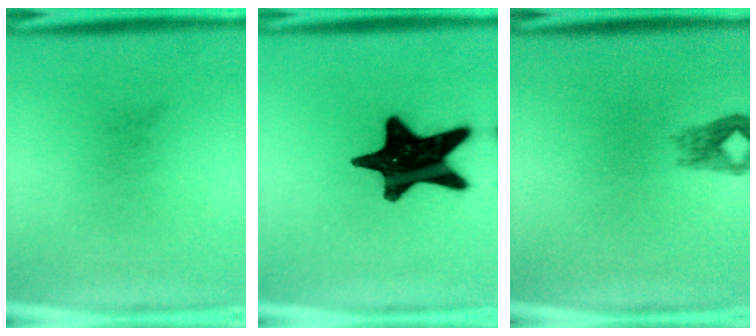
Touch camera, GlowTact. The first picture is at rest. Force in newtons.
{"total": 19.1}
{"total": 1.9}